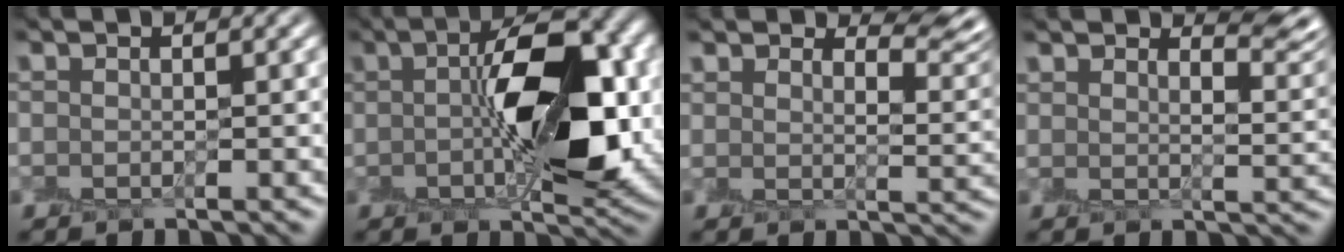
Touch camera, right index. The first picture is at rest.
{"total": 10.3, "force": [0.4, 4.0, 9.5], "torque": [-0.143, 0.013, 0.006]}
{"total": 7.0, "force": [6.0, 2.0, 3.0], "torque": [-0.030, 0.020, 0.074]}
{"total": 6.8, "force": [5.4, 2.1, 3.6], "torque": [-0.019, 0.026, 0.054]}